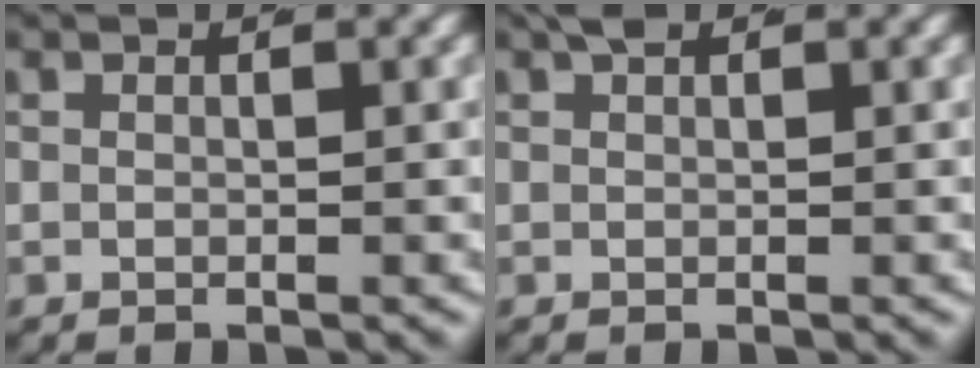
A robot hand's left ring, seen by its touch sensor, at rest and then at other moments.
{"total": 1.1, "force": [1.0, 0.1, 0.5], "torque": [-0.006, 0.006, 0.016]}